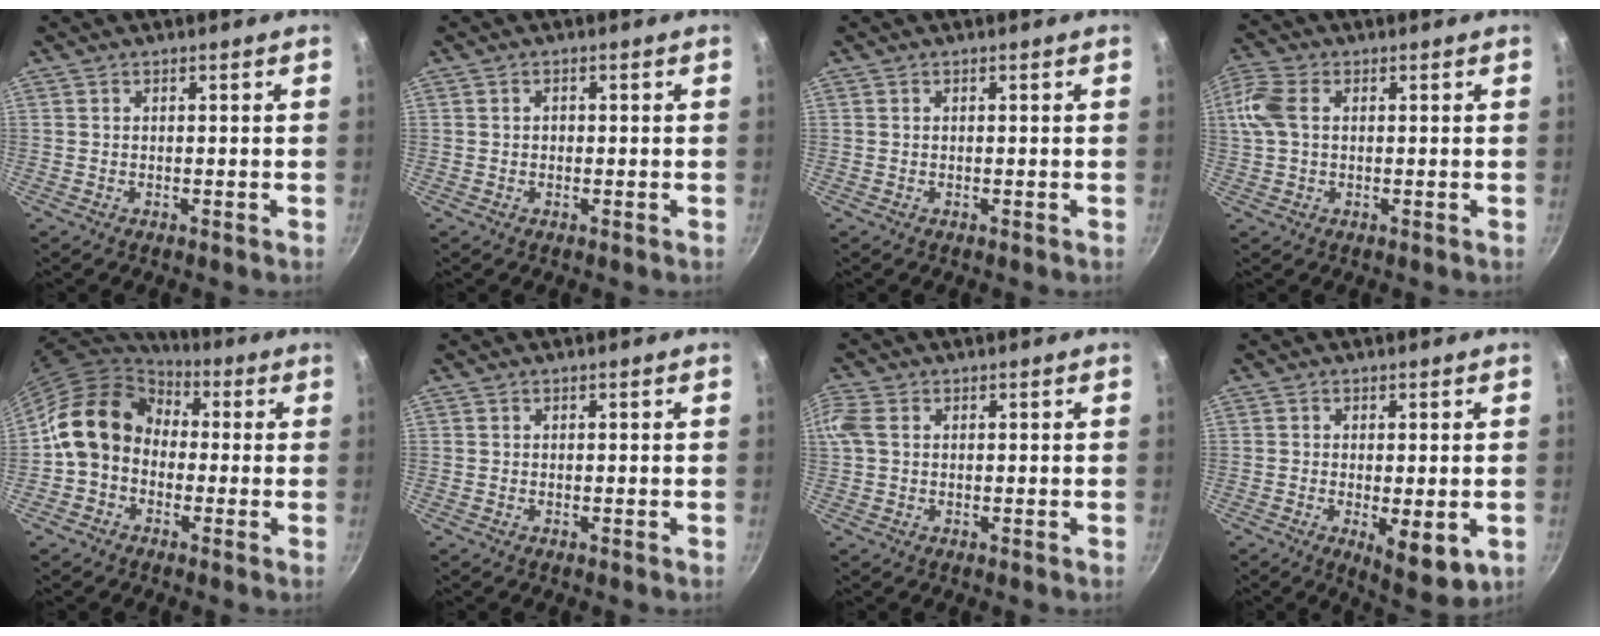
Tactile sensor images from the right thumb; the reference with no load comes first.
{"total": 1.0, "force": [0.1, 0.8, 0.6], "torque": [-0.009, 0.004, 0.000]}
{"total": 0.0}
{"total": 6.7, "force": [1.2, 4.3, 5.0], "torque": [-0.134, 0.018, 0.023]}
{"total": 13.9, "force": [-1.3, 11.0, 8.4], "torque": [-0.143, 0.040, -0.039]}
{"total": 0.0}
{"total": 4.3, "force": [1.0, 2.9, 3.0], "torque": [-0.096, 0.018, 0.022]}
{"total": 7.8, "force": [-2.1, 2.8, 7.0], "torque": [-0.098, -0.020, -0.025]}